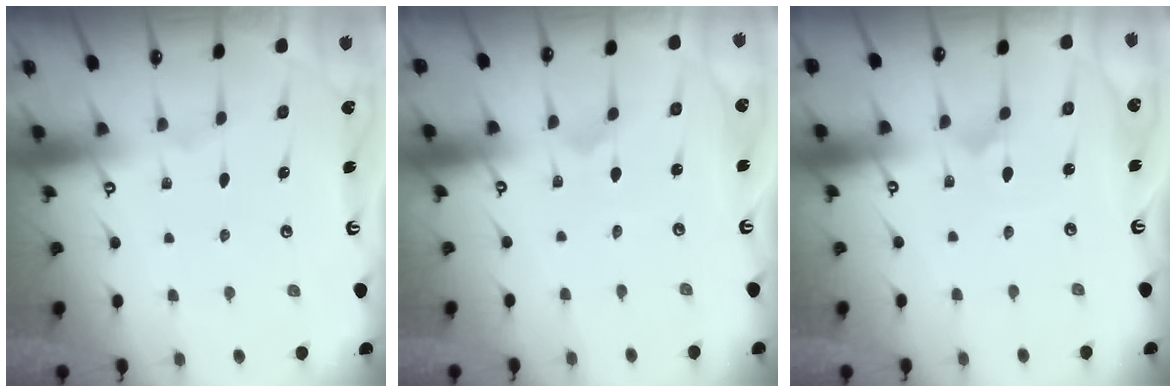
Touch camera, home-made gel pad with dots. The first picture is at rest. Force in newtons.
{"total": 0.0}
{"total": 1.4, "press": 1.4, "slide": 0.0}